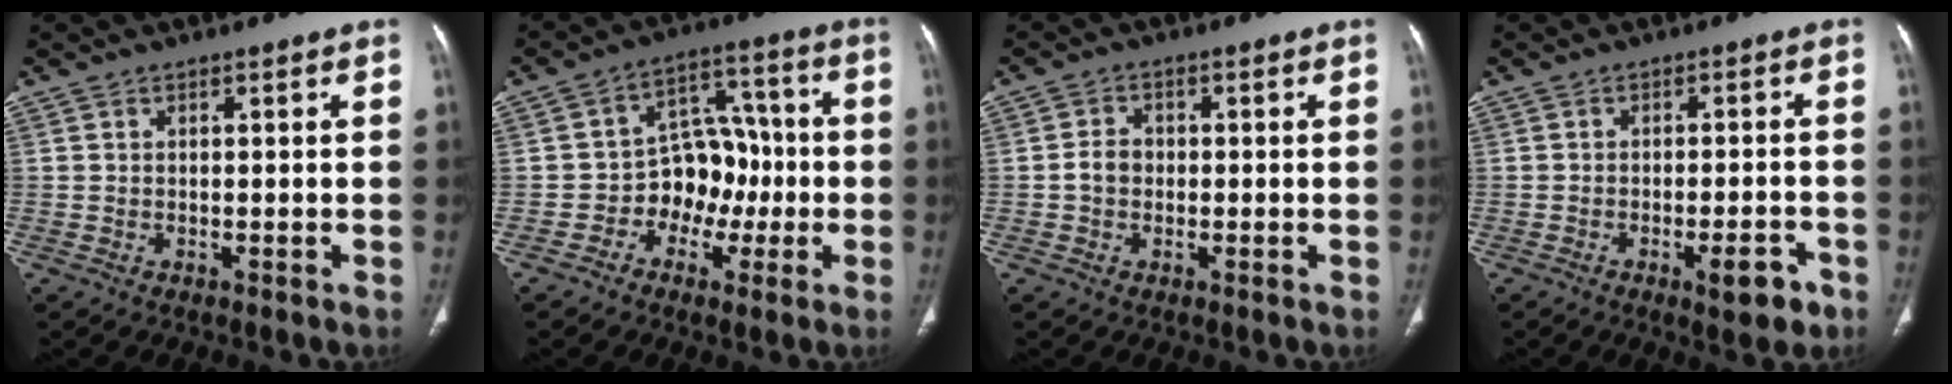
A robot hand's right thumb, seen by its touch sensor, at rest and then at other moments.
{"total": 10.5, "force": [-2.6, 8.1, 6.0], "torque": [-0.042, 0.050, -0.048]}
{"total": 3.1, "force": [-0.4, 2.5, 1.7], "torque": [-0.024, 0.011, -0.013]}
{"total": 6.0, "force": [-3.5, 1.8, 4.5], "torque": [-0.048, 0.020, -0.044]}